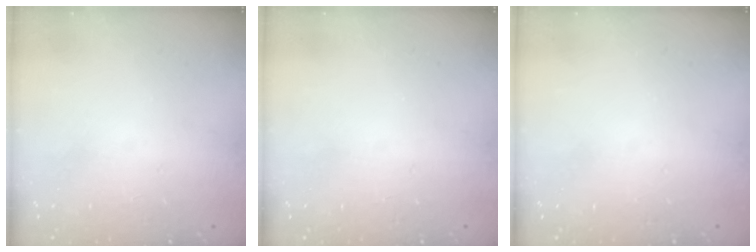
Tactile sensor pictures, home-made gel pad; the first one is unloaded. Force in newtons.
{"total": 0.0}
{"total": 0.0}